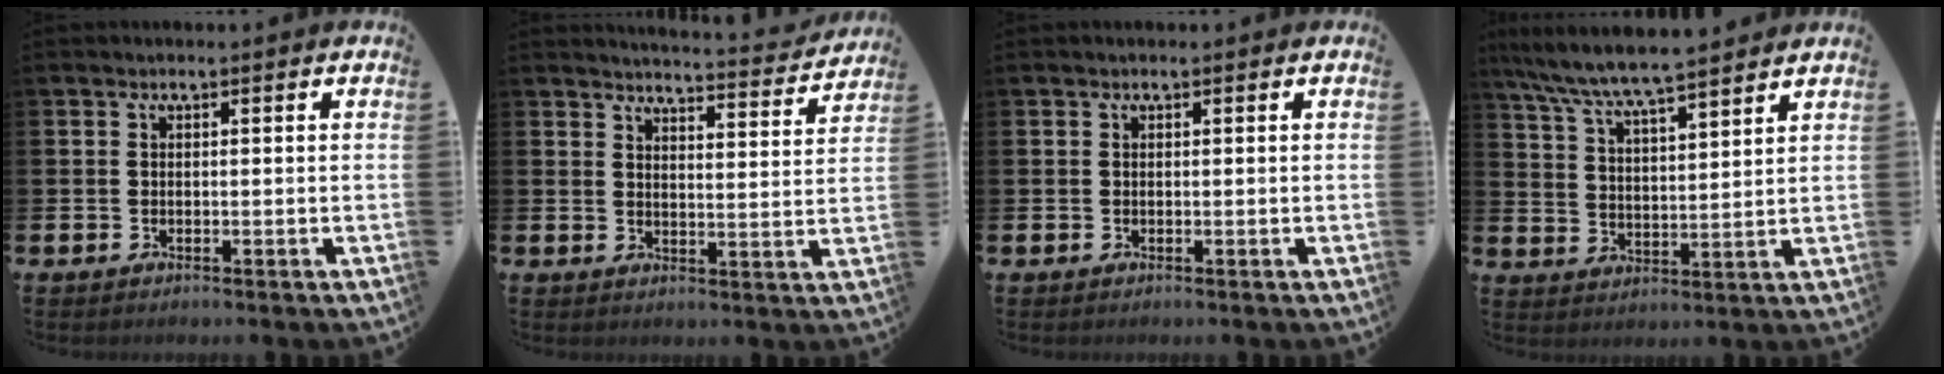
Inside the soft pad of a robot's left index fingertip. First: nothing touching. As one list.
[{"total": 4.6, "force": [4.5, 0.0, 0.5], "torque": [-0.010, -0.039, 0.075]}, {"total": 0.0}, {"total": 7.2, "force": [7.0, 0.3, 1.9], "torque": [-0.067, -0.040, 0.124]}]